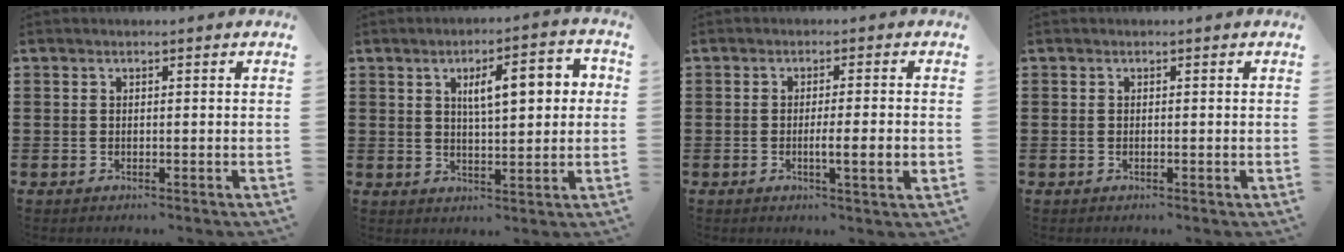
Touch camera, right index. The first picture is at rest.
{"total": 7.2, "force": [2.0, 2.4, 6.5], "torque": [-0.103, -0.001, 0.026]}
{"total": 4.1, "force": [-1.0, 0.0, 4.0], "torque": [-0.066, -0.009, -0.018]}
{"total": 0.0}